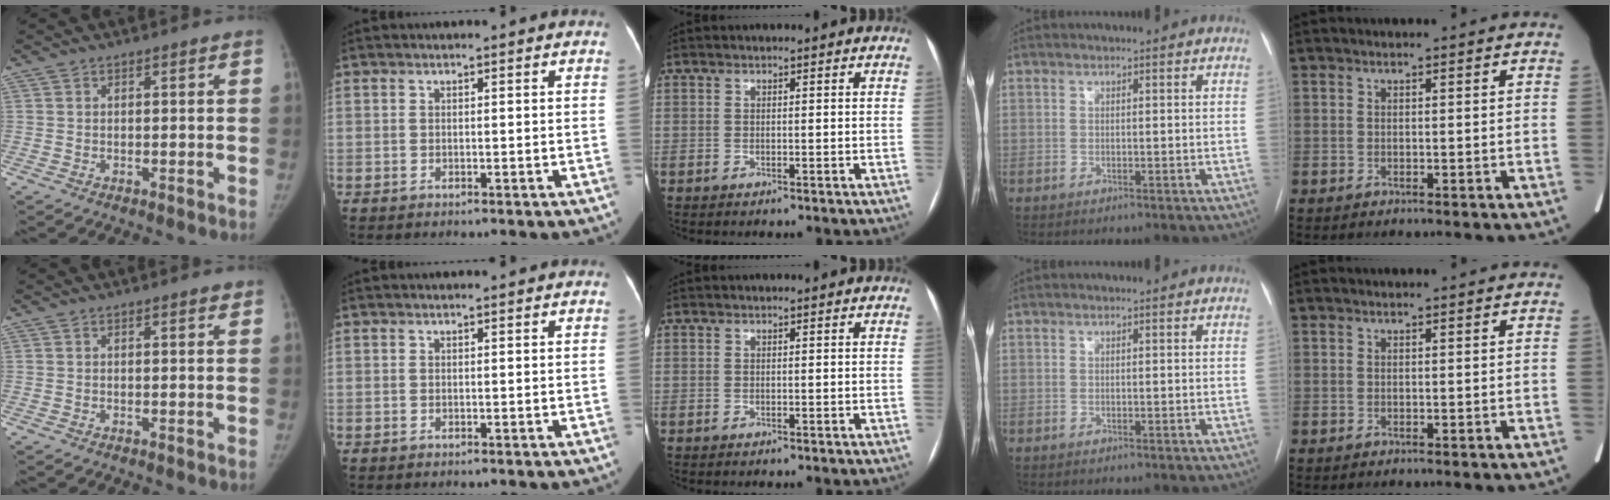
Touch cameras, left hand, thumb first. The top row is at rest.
{"thumb": {"total": 0.9, "force": [0.6, 0.2, 0.6], "torque": [-0.008, -0.002, 0.008]}}